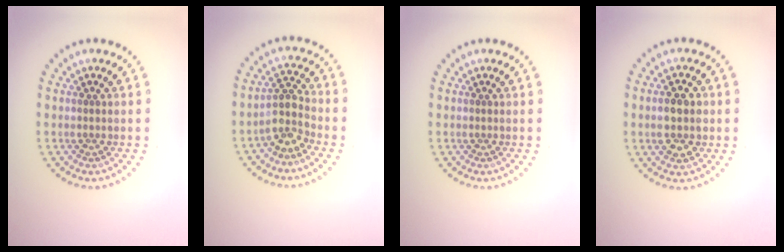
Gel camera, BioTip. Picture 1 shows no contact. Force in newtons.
{"total": 2.9, "press": 2.4, "slide": 1.7}
{"total": 0.0}
{"total": 3.8, "press": 3.8, "slide": 0.1}